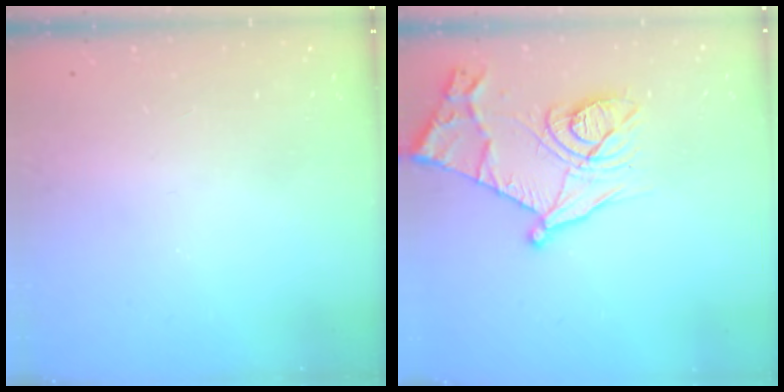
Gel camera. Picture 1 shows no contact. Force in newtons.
{"total": 17.1, "press": 17.1, "slide": 1.2}